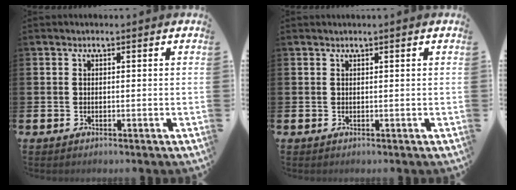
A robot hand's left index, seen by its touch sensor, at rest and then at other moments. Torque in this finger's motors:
{"motor_torque": [0.14, -0.92, -0.29, 0.02]}